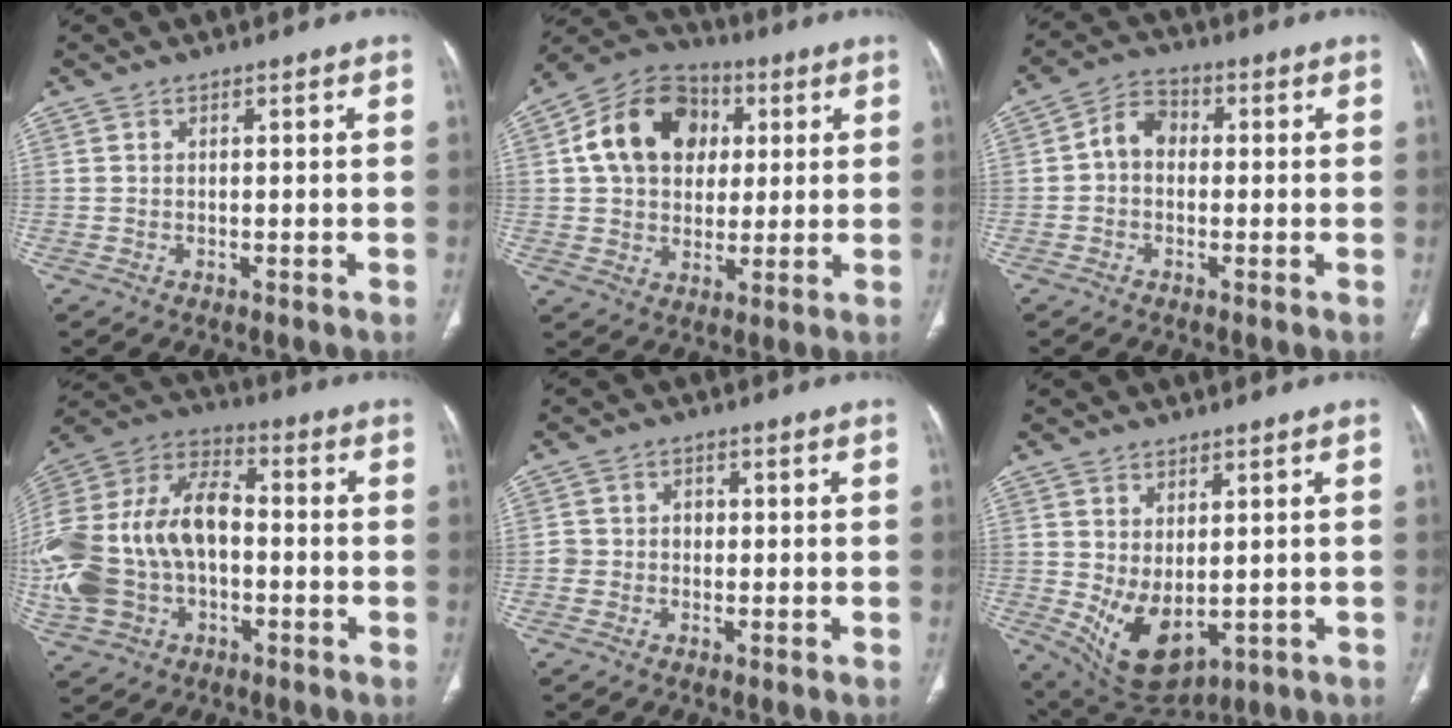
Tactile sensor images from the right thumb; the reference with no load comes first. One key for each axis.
{"total": 15.9, "fx": 3.5, "fy": 12.5, "fz": 9.3, "tx": -0.135, "ty": 0.011, "tz": 0.052}
{"total": 5.5, "fx": -0.2, "fy": 4.3, "fz": 3.4, "tx": -0.043, "ty": 0.018, "tz": -0.016}
{"total": 25.1, "fx": -2.3, "fy": 16.8, "fz": 18.5, "tx": -0.402, "ty": 0.034, "tz": -0.036}
{"total": 2.9, "fx": -0.4, "fy": 2.8, "fz": 0.8, "tx": 0.012, "ty": 0.015, "tz": -0.011}
{"total": 9.7, "fx": -0.8, "fy": 5.6, "fz": 7.8, "tx": -0.127, "ty": -0.011, "tz": 0.016}